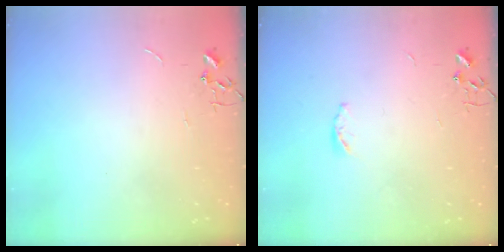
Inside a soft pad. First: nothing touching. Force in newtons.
{"total": 3.8, "press": 3.8, "slide": 0.6}